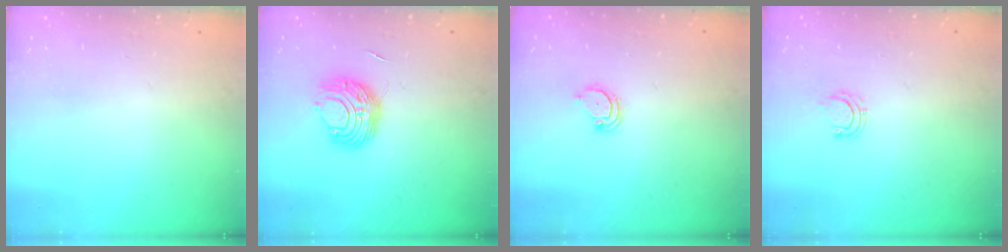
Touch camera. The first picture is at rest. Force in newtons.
{"total": 9.3, "press": 9.3, "slide": 0.5}
{"total": 2.9, "press": 2.9, "slide": 0.2}
{"total": 5.3, "press": 5.2, "slide": 0.6}